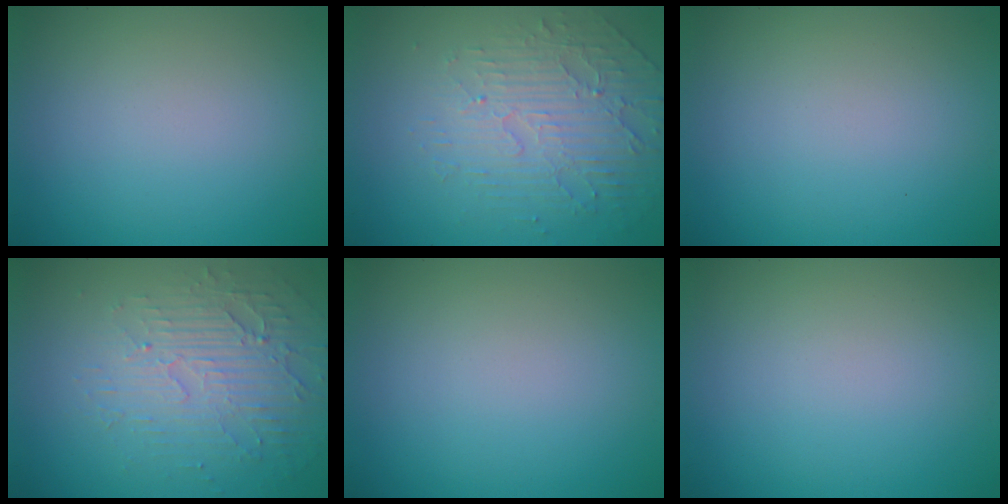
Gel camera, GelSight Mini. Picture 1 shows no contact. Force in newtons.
{"total": 5.1, "press": 3.5, "slide": 3.7}
{"total": 0.0}
{"total": 3.9, "press": 3.3, "slide": 2.1}
{"total": 0.0}
{"total": 0.0}